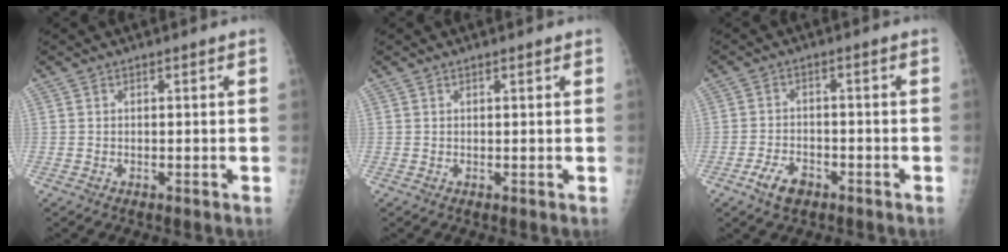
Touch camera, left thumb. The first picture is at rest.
{"total": 0.7, "force": [0.5, 0.2, 0.5], "torque": [-0.006, -0.001, 0.007]}
{"total": 4.9, "force": [-2.9, 2.7, 2.7], "torque": [-0.049, 0.017, -0.050]}